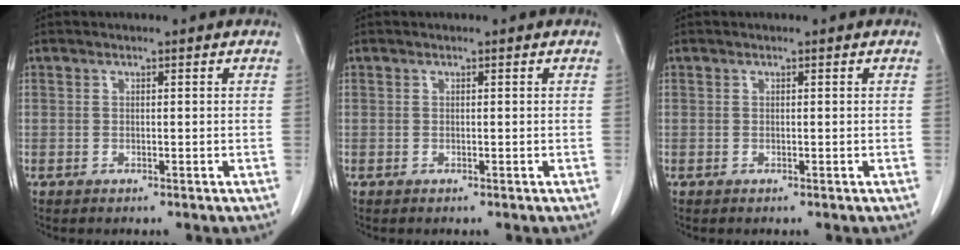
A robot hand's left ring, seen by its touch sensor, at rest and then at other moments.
{"total": 0.0}
{"total": 0.0}